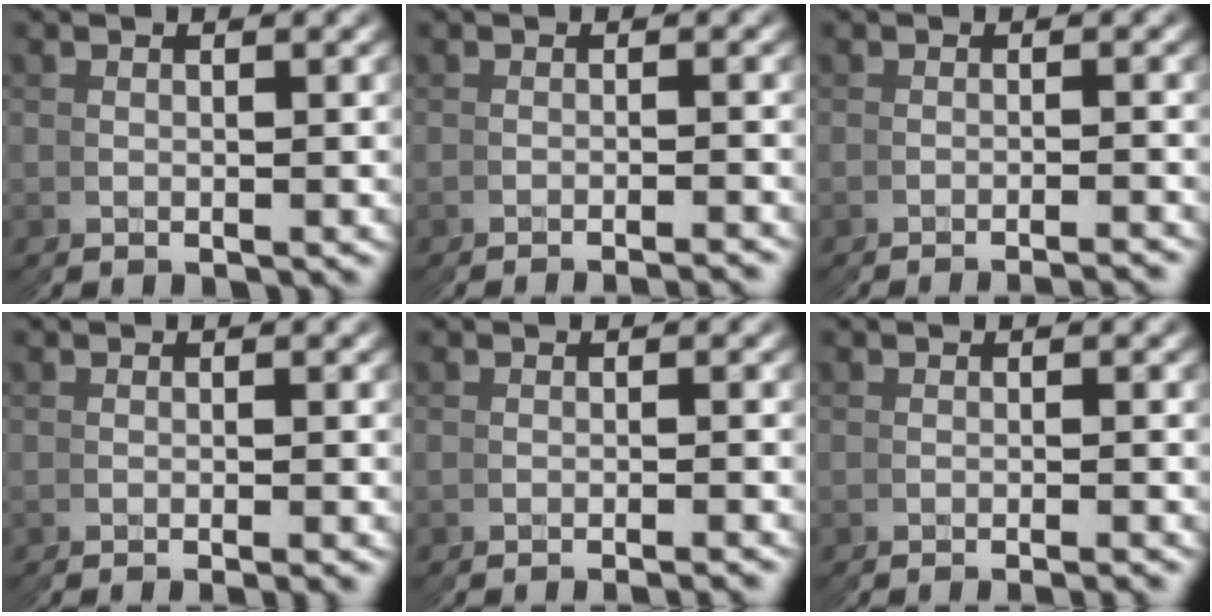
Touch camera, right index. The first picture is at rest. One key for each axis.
{"total": 2.5, "fx": -1.6, "fy": -1.5, "fz": -1.0, "tx": 0.009, "ty": 0.010, "tz": -0.031}
{"total": 2.7, "fx": -1.9, "fy": -1.6, "fz": -1.1, "tx": 0.010, "ty": 0.009, "tz": -0.035}
{"total": 1.3, "fx": -0.6, "fy": -1.1, "fz": -0.4, "tx": 0.003, "ty": 0.009, "tz": -0.014}
{"total": 2.1, "fx": -1.1, "fy": -1.5, "fz": -1.0, "tx": 0.008, "ty": 0.010, "tz": -0.023}
{"total": 1.8, "fx": -0.9, "fy": -1.3, "fz": -0.7, "tx": 0.005, "ty": 0.009, "tz": -0.020}